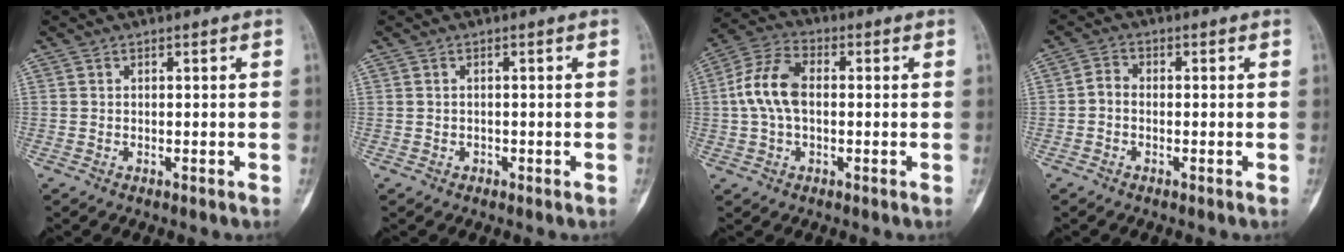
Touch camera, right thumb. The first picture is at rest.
{"total": 2.1, "force": [-1.0, 1.8, 0.5], "torque": [0.006, 0.013, -0.015]}
{"total": 9.7, "force": [0.3, 5.9, 7.7], "torque": [-0.159, 0.026, 0.000]}
{"total": 2.4, "force": [-0.6, 1.8, 1.5], "torque": [-0.021, 0.010, -0.020]}